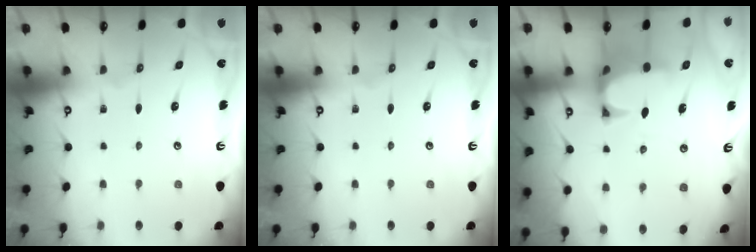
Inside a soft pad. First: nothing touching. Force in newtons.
{"total": 0.0}
{"total": 2.6, "press": 2.4, "slide": 1.1}